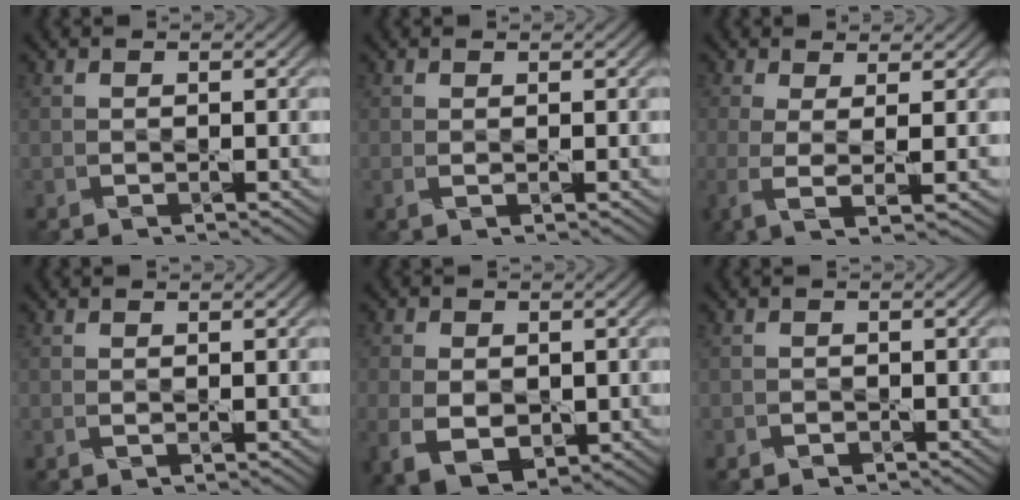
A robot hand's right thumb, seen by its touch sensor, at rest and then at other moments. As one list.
[{"total": 0.8, "force": [0.1, 0.1, 0.8], "torque": [-0.018, 0.000, 0.002]}, {"total": 4.8, "force": [0.0, 1.1, 4.6], "torque": [-0.095, -0.007, -0.003]}, {"total": 0.5, "force": [0.0, 0.1, 0.5], "torque": [-0.011, -0.001, 0.000]}, {"total": 7.0, "force": [-1.6, 4.8, 4.9], "torque": [-0.117, -0.030, -0.016]}, {"total": 0.8, "force": [-0.6, 0.5, 0.1], "torque": [-0.001, -0.004, -0.010]}]